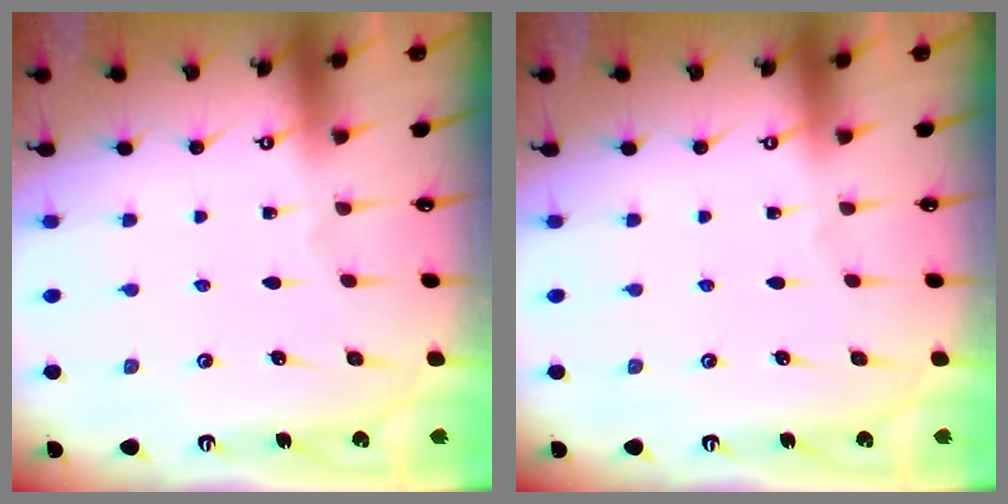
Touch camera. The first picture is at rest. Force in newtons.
{"total": 0.0}